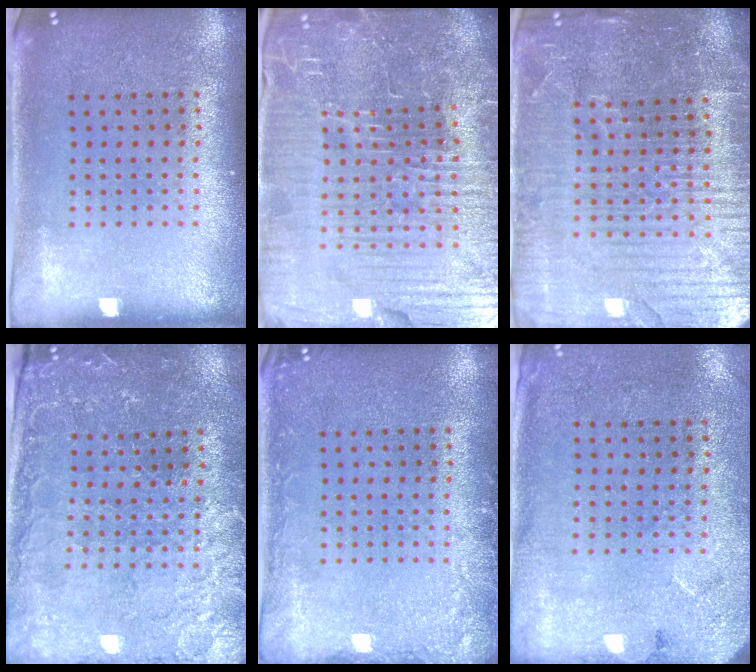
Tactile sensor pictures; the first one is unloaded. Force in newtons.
{"total": 7.5, "press": 6.6, "slide": 3.5}
{"total": 5.1, "press": 4.6, "slide": 2.1}
{"total": 1.0, "press": 0.9, "slide": 0.3}
{"total": 1.7, "press": 1.7, "slide": 0.3}
{"total": 2.7, "press": 2.2, "slide": 1.6}